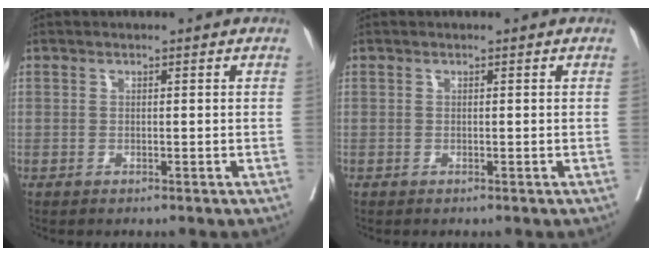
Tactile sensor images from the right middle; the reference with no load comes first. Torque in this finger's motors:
{"motor_torque": [-0.01, 0.06, -0.03, 0.00]}